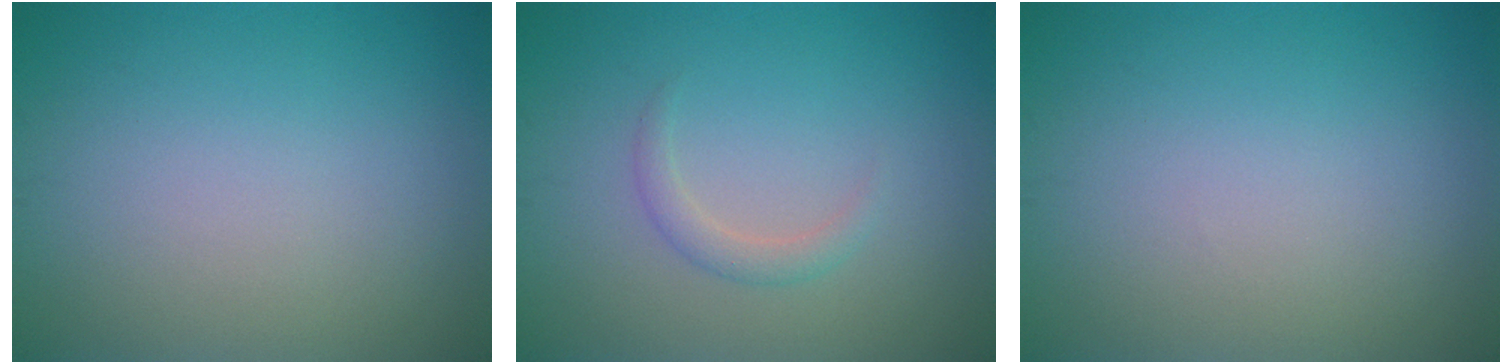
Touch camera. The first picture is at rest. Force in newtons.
{"total": 1.4, "press": 1.4, "slide": 0.1}
{"total": 0.0}